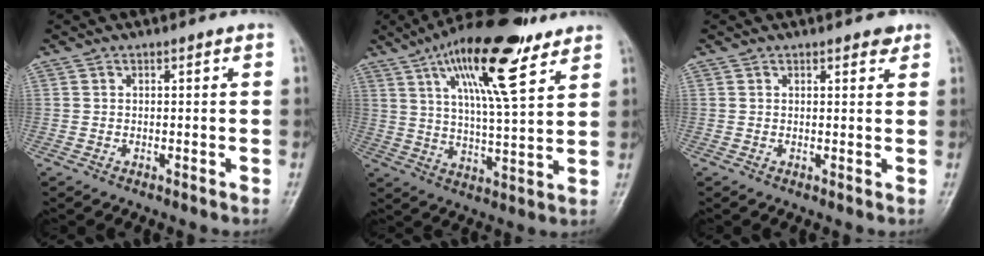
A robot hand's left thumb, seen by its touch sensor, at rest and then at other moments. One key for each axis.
{"total": 18.5, "fx": 10.0, "fy": 5.5, "fz": 14.5, "tx": -0.216, "ty": -0.029, "tz": 0.163}
{"total": 2.0, "fx": 1.4, "fy": 0.8, "fz": 1.2, "tx": -0.006, "ty": -0.006, "tz": 0.015}